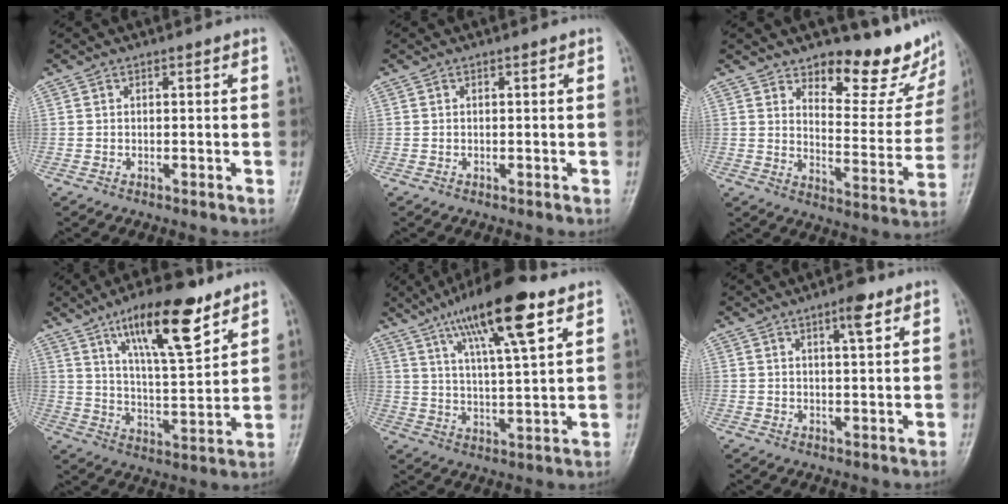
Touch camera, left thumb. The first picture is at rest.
{"total": 0.0}
{"total": 15.2, "force": [11.9, 5.5, 7.7], "torque": [-0.049, -0.105, 0.161]}
{"total": 16.0, "force": [9.8, 4.7, 11.8], "torque": [-0.172, -0.050, 0.167]}
{"total": 16.1, "force": [8.9, 3.4, 12.9], "torque": [-0.212, -0.023, 0.153]}
{"total": 4.1, "force": [2.4, 0.9, 3.2], "torque": [-0.048, -0.012, 0.036]}